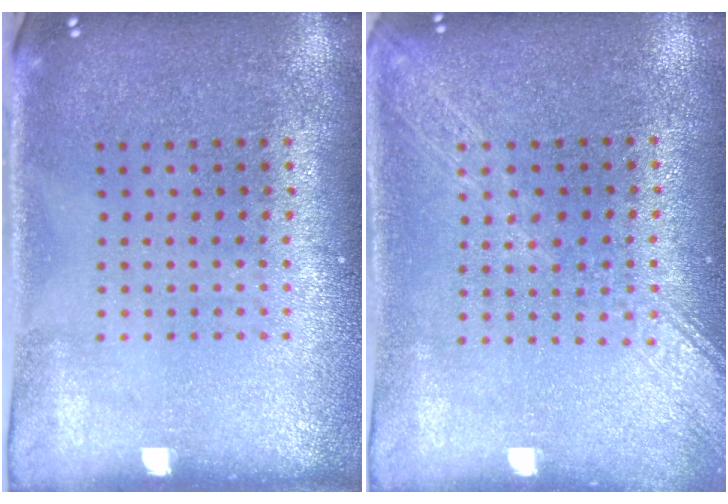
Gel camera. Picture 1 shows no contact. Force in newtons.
{"total": 1.7, "press": 1.7, "slide": 0.3}